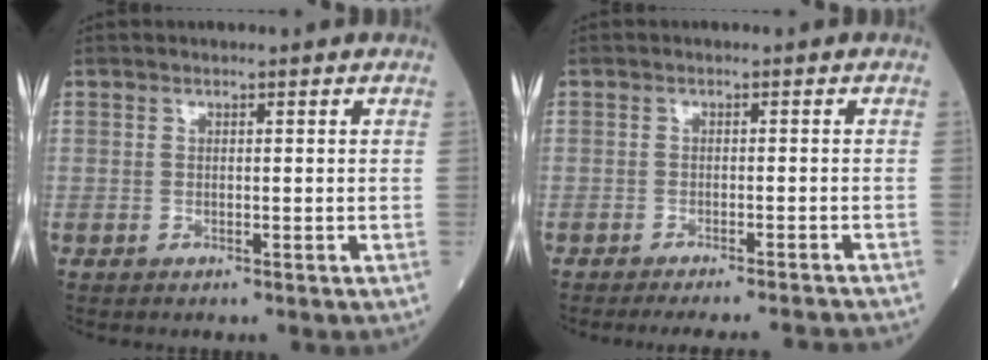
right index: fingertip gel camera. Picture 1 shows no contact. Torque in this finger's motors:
{"motor_torque": [-0.28, -0.42, 0.04, 0.02]}